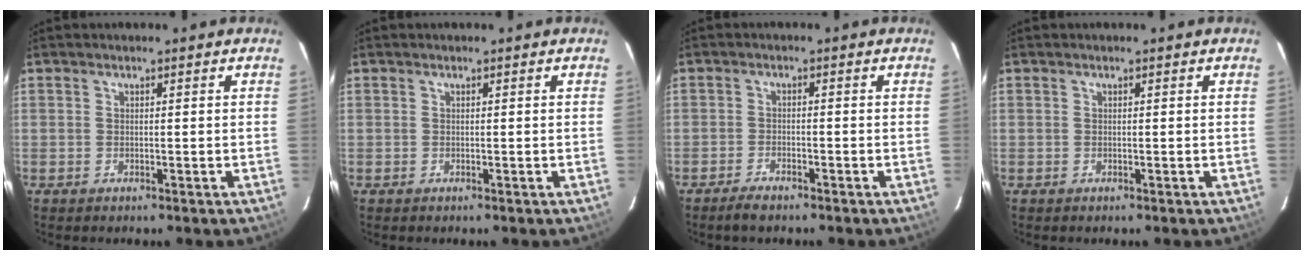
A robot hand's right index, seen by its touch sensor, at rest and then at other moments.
{"total": 0.0}
{"total": 3.0, "force": [-2.5, 0.8, 1.4], "torque": [-0.043, -0.002, -0.050]}
{"total": 0.0}